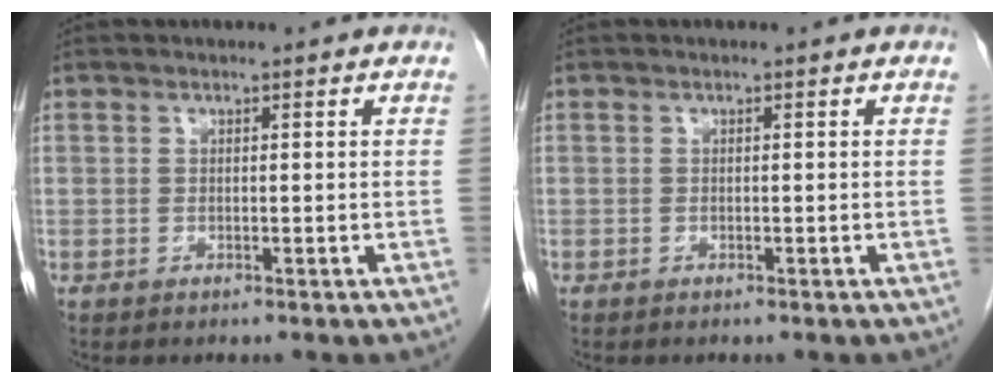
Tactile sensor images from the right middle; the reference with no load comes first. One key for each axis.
{"total": 0.0}